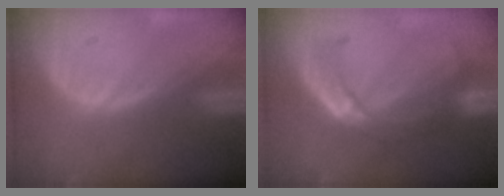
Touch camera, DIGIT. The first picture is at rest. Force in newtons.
{"total": 8.1, "press": 6.8, "slide": 4.4}